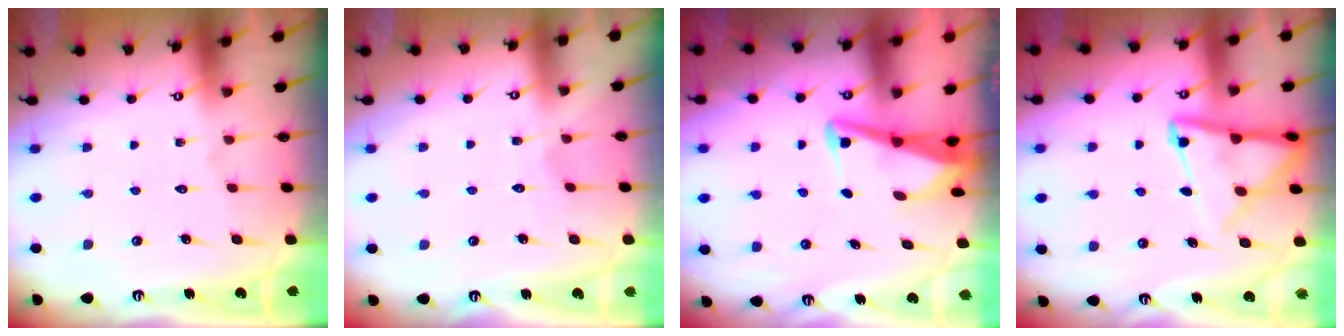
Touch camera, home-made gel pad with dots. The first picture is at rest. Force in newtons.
{"total": 2.8, "press": 2.8, "slide": 0.3}
{"total": 5.1, "press": 5.0, "slide": 0.9}
{"total": 10.5, "press": 10.5, "slide": 1.2}